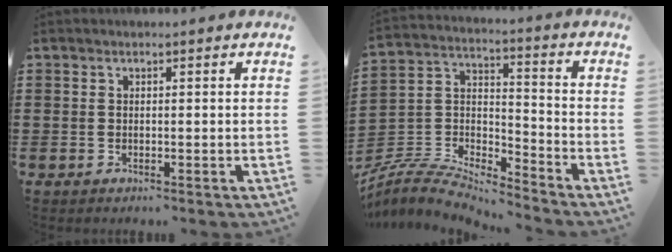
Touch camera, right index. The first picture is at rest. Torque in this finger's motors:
{"motor_torque": [-1.17, -0.14, -1.05, -0.21]}